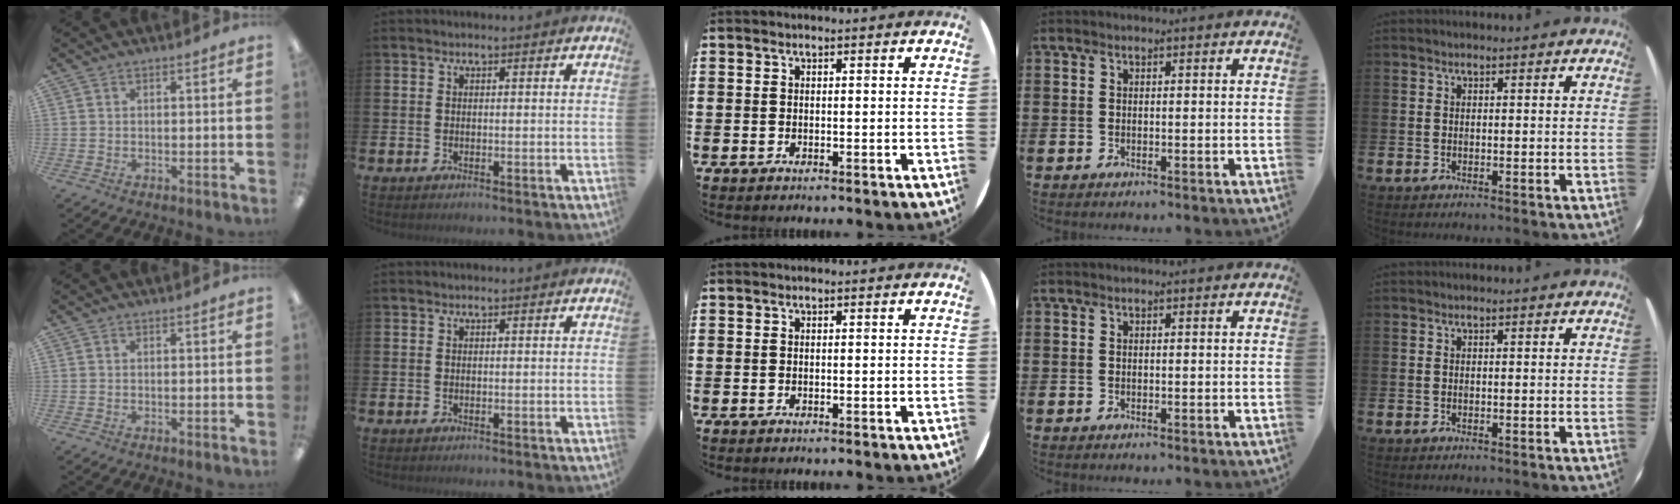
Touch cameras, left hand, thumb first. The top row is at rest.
{}